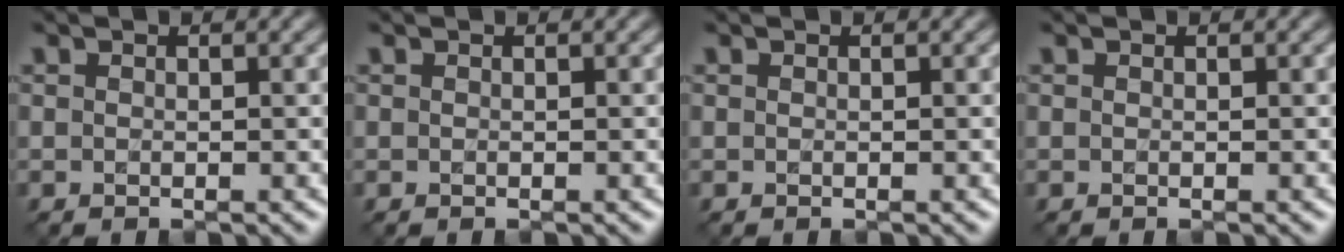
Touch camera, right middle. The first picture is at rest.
{"total": 0.0}
{"total": 0.0}
{"total": 0.0}